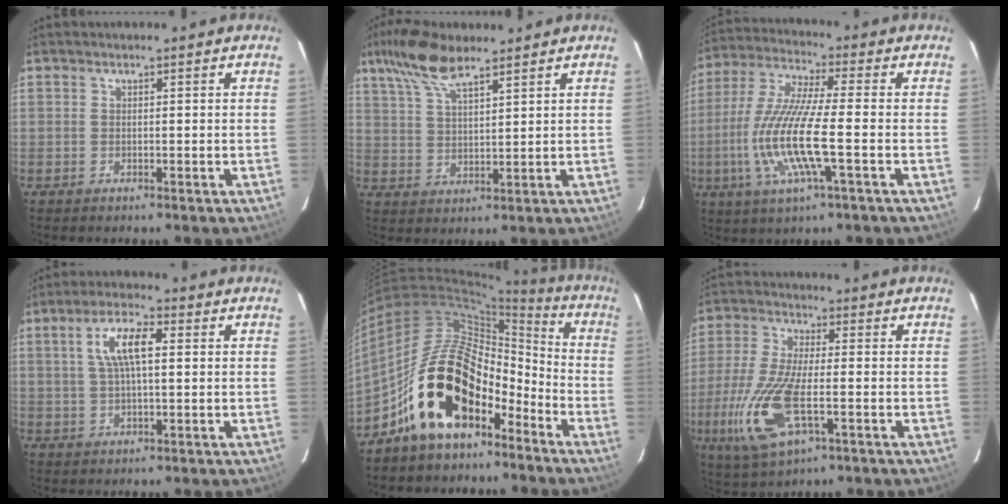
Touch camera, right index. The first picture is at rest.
{"total": 9.7, "force": [6.8, 2.9, 6.2], "torque": [-0.125, 0.019, 0.130]}
{"total": 14.9, "force": [-3.6, 1.7, 14.4], "torque": [-0.296, -0.011, -0.068]}
{"total": 7.4, "force": [1.7, 2.3, 6.8], "torque": [-0.130, 0.014, 0.033]}
{"total": 20.2, "force": [-11.6, 10.8, 12.5], "torque": [-0.230, 0.024, -0.198]}
{"total": 15.7, "force": [-4.7, 5.8, 13.8], "torque": [-0.307, -0.020, -0.090]}